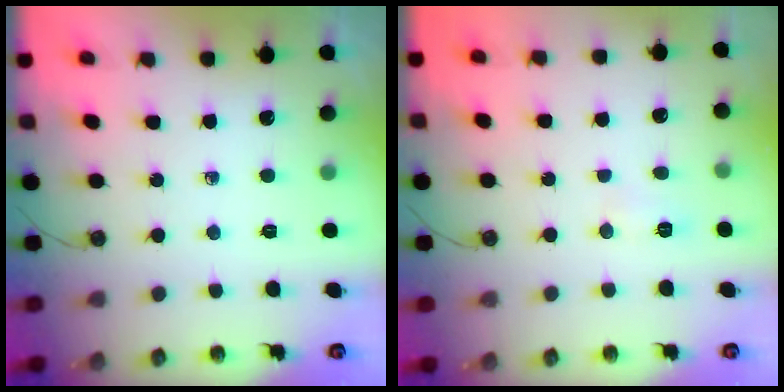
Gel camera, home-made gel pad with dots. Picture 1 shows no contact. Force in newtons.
{"total": 9.2, "press": 6.0, "slide": 6.9}